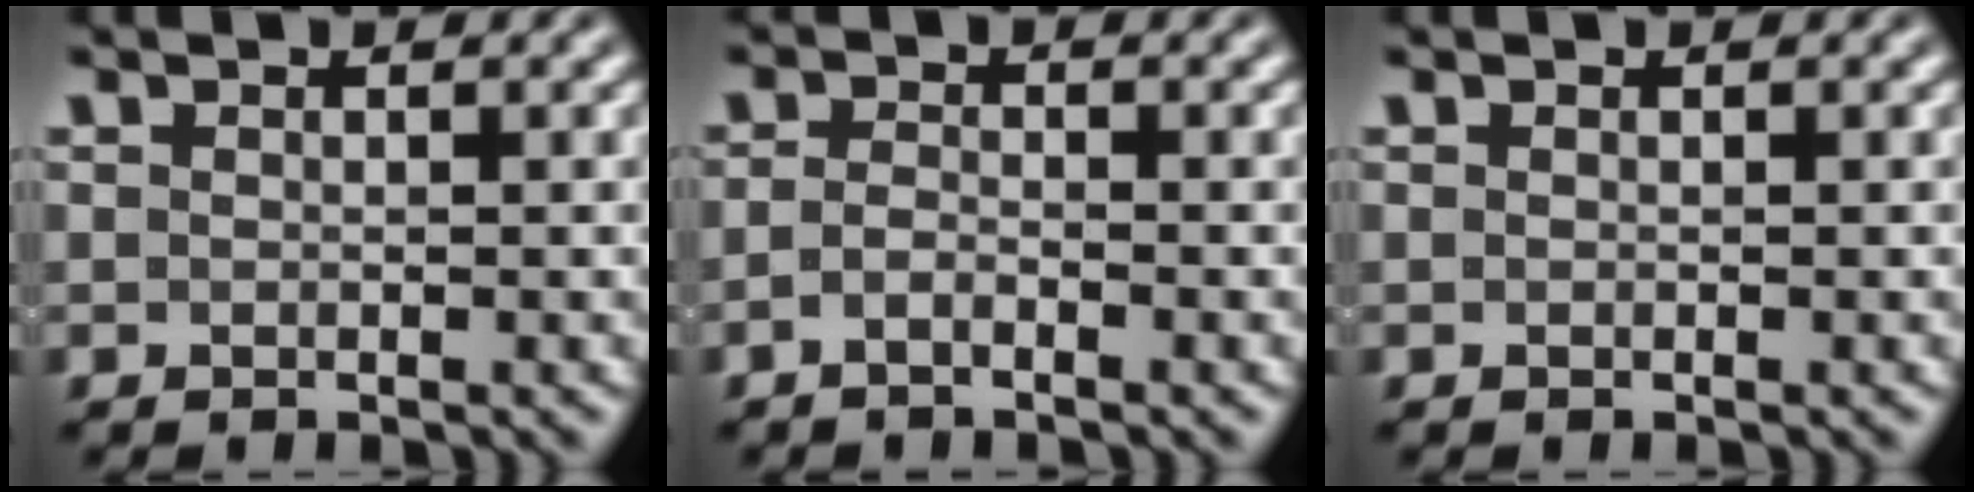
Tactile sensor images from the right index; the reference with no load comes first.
{"total": 1.6, "force": [-1.4, -0.4, 0.6], "torque": [-0.011, -0.009, -0.024]}
{"total": 0.0}